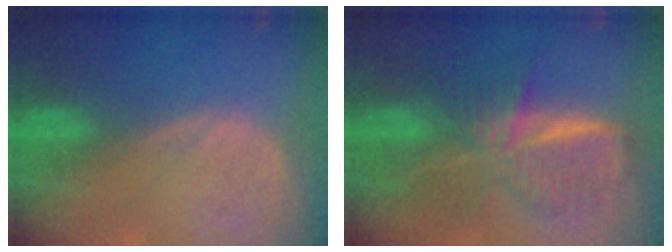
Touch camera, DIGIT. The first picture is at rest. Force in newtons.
{"total": 9.5, "press": 9.5, "slide": 0.6}